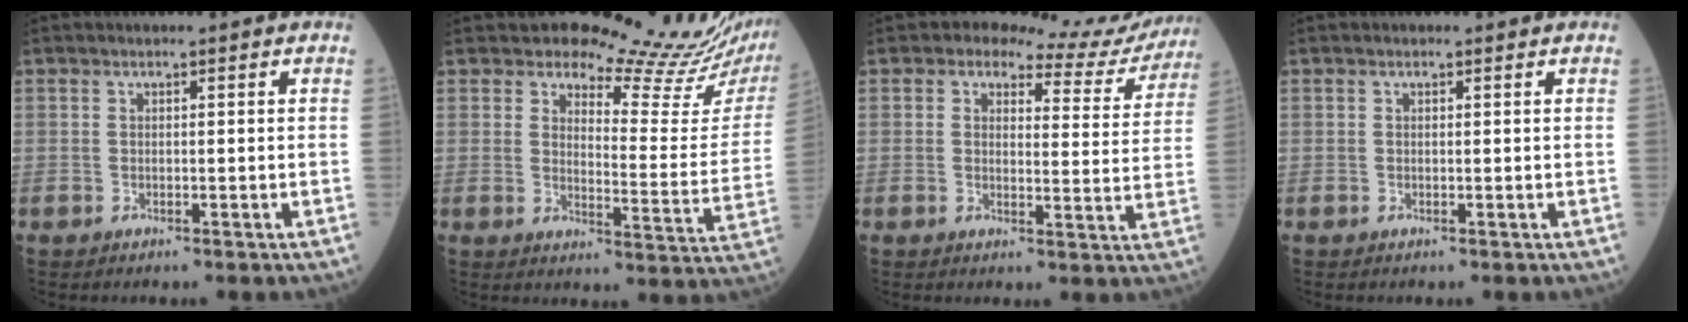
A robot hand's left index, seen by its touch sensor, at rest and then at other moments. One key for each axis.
{"total": 16.9, "fx": 16.5, "fy": 0.6, "fz": 3.6, "tx": -0.044, "ty": -0.111, "tz": 0.181}
{"total": 10.5, "fx": 9.8, "fy": 3.2, "fz": 2.1, "tx": -0.011, "ty": -0.002, "tz": 0.098}
{"total": 0.5, "fx": 0.4, "fy": 0.3, "fz": 0.0, "tx": 0.001, "ty": 0.006, "tz": 0.004}